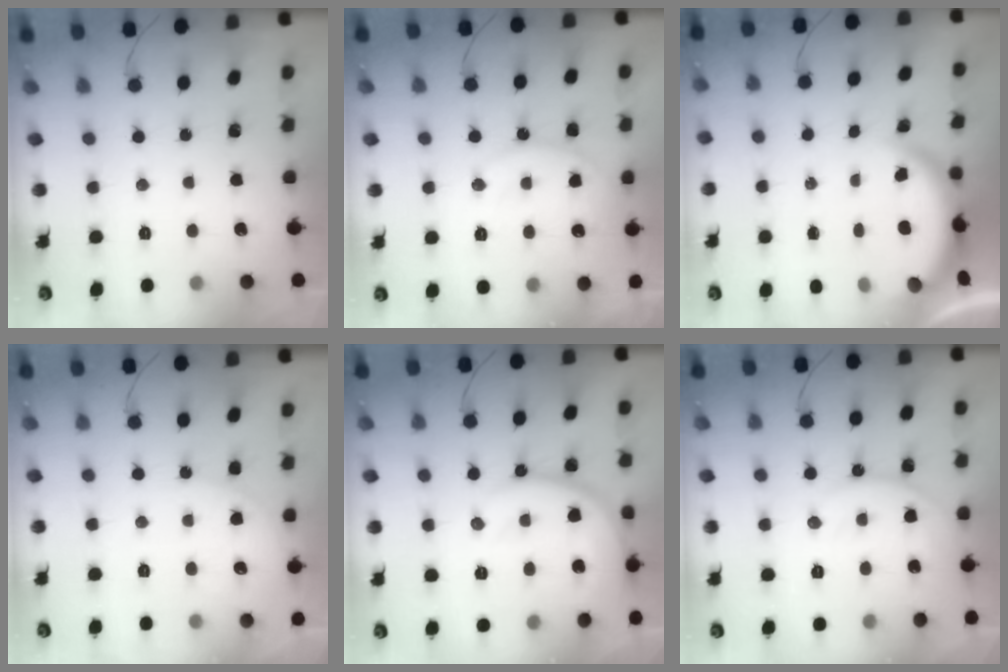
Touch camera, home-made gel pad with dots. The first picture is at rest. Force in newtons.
{"total": 12.4, "press": 12.4, "slide": 0.8}
{"total": 3.9, "press": 3.9, "slide": 0.2}
{"total": 4.8, "press": 4.8, "slide": 0.5}
{"total": 13.4, "press": 13.3, "slide": 0.9}
{"total": 11.7, "press": 11.5, "slide": 2.4}